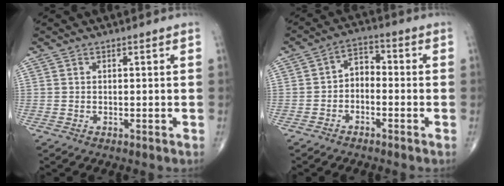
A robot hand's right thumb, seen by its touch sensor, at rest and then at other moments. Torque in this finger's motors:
{"motor_torque": [-0.27, -0.12, 0.35, -0.02, -0.03]}